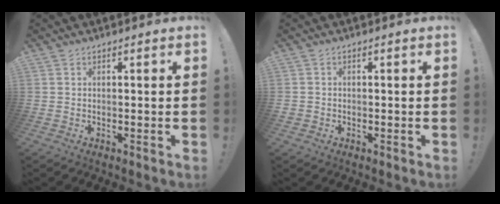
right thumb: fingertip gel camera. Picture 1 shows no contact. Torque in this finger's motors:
{"motor_torque": [0.02, 0.15, 0.07, -0.15, 0.00]}